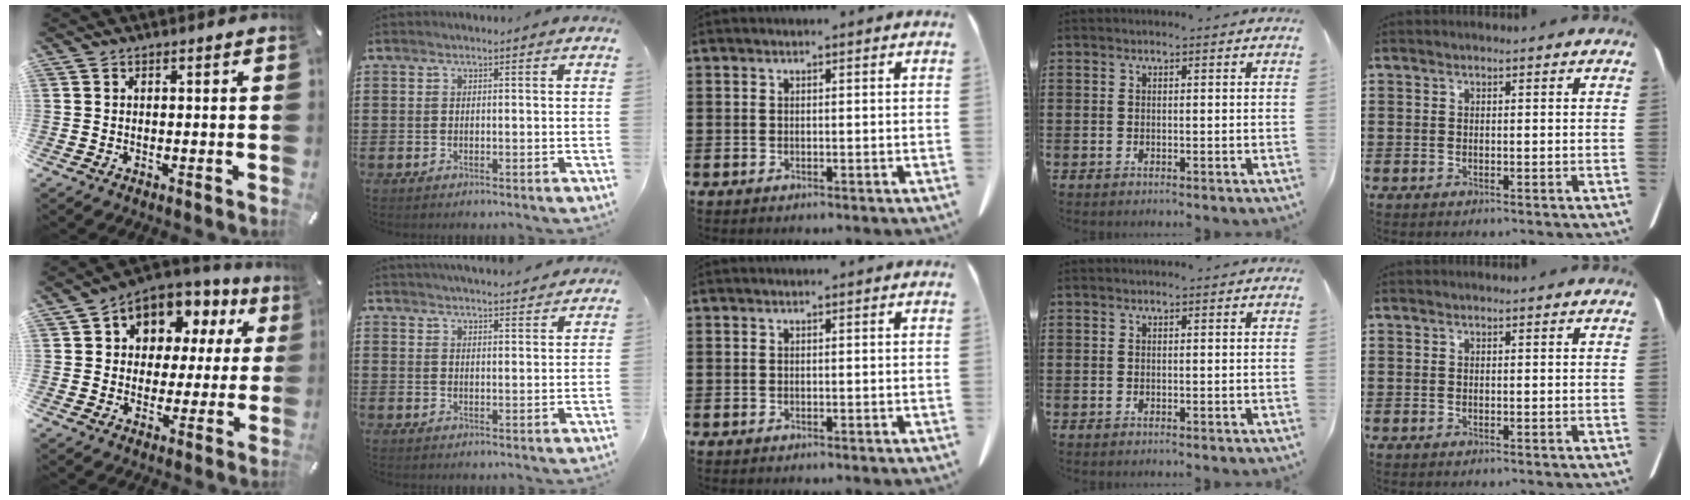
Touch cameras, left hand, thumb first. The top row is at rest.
{"thumb": {"total": 9.2, "force": [4.5, 7.5, 3.0], "torque": [-0.063, -0.036, 0.085]}, "index": {"total": 3.2, "force": [3.2, 0.1, 0.0], "torque": [-0.010, -0.013, 0.061]}}